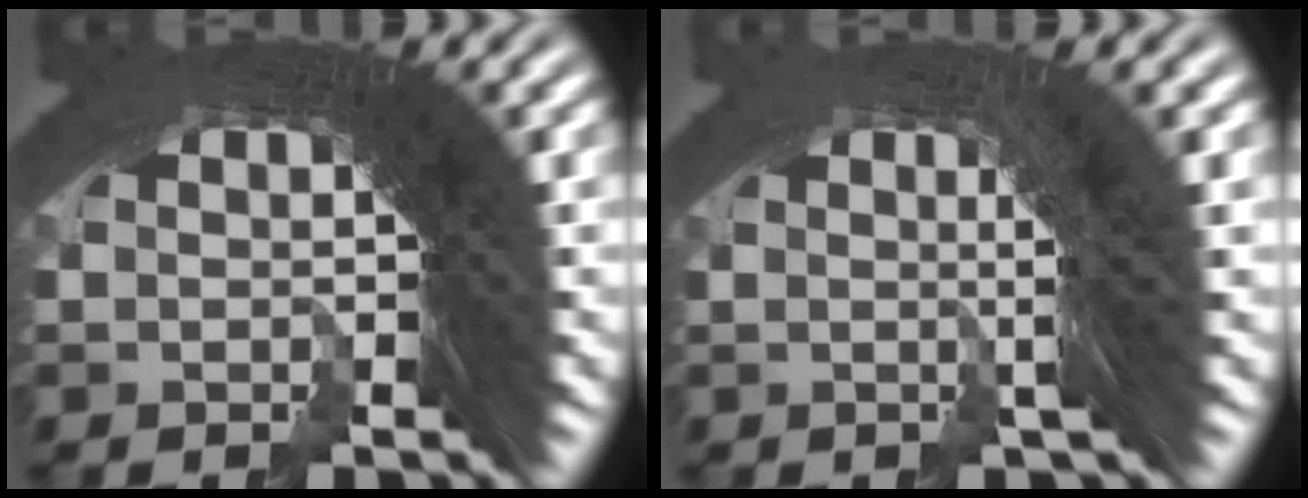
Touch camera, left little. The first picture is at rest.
{"total": 3.7, "force": [1.2, 1.1, 3.3], "torque": [-0.050, 0.023, 0.004]}